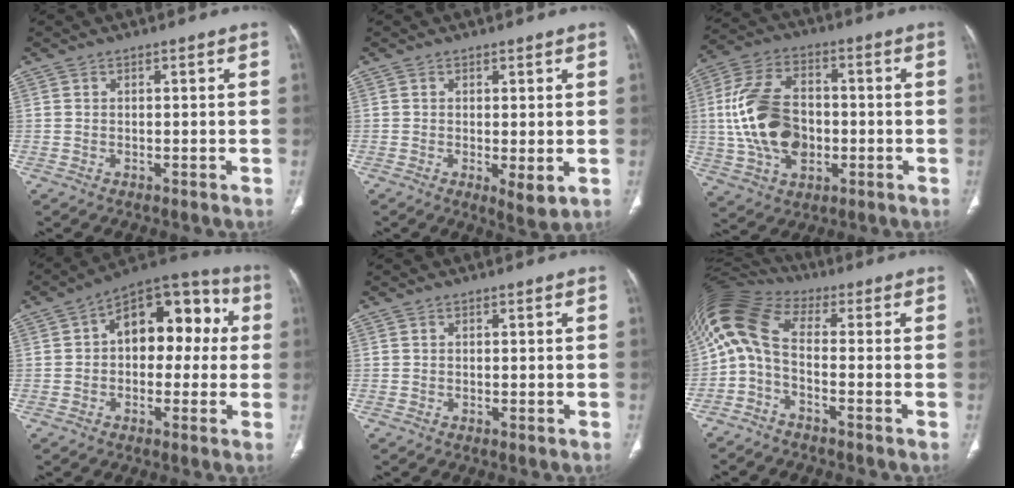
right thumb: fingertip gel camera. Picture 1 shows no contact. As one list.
[{"total": 3.8, "force": [-0.6, 1.2, 3.6], "torque": [-0.062, -0.017, -0.009]}, {"total": 17.2, "force": [-1.1, 11.2, 12.9], "torque": [-0.242, 0.017, -0.013]}, {"total": 15.5, "force": [2.2, 9.6, 12.0], "torque": [-0.113, 0.046, 0.020]}, {"total": 0.0}, {"total": 10.4, "force": [-1.5, 4.7, 9.2], "torque": [-0.198, 0.058, -0.044]}]